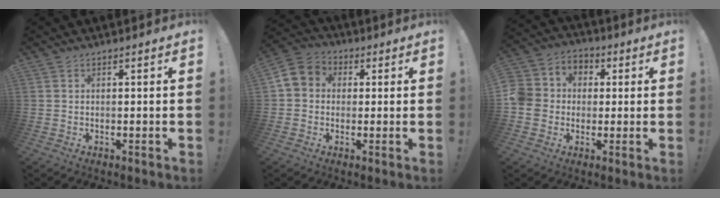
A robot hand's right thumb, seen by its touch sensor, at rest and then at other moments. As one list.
[{"total": 6.6, "force": [-0.6, 6.0, 2.6], "torque": [-0.041, 0.017, -0.007]}, {"total": 9.4, "force": [-1.3, 8.7, 3.2], "torque": [-0.065, 0.017, -0.019]}]